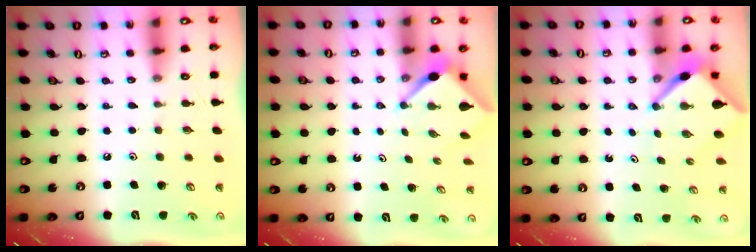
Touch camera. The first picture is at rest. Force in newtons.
{"total": 3.0, "press": 3.0, "slide": 0.2}
{"total": 4.5, "press": 4.4, "slide": 0.5}